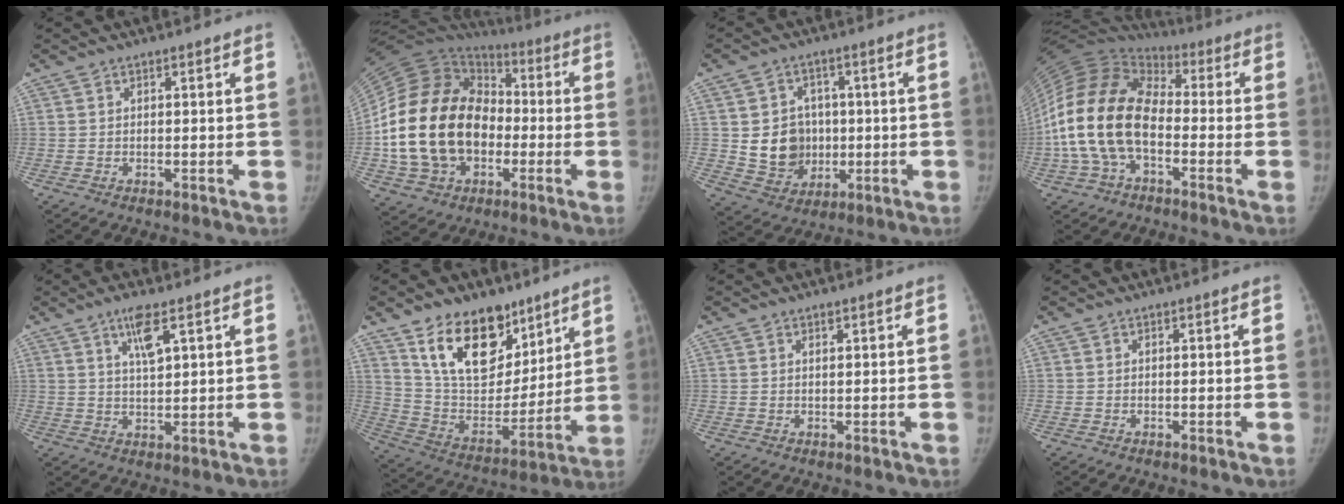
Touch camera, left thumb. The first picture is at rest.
{"total": 25.6, "force": [-3.6, 18.9, 17.0], "torque": [-0.317, 0.033, -0.059]}
{"total": 10.7, "force": [0.0, 9.4, 5.2], "torque": [-0.046, -0.001, 0.016]}
{"total": 20.8, "force": [-3.8, 12.9, 15.8], "torque": [-0.322, 0.039, -0.078]}
{"total": 5.5, "force": [2.8, 1.5, 4.4], "torque": [-0.076, -0.013, 0.054]}
{"total": 20.9, "force": [12.9, 12.3, 10.9], "torque": [-0.132, -0.064, 0.233]}
{"total": 0.9, "force": [0.5, 0.3, 0.7], "torque": [-0.010, 0.000, 0.009]}
{"total": 0.0}